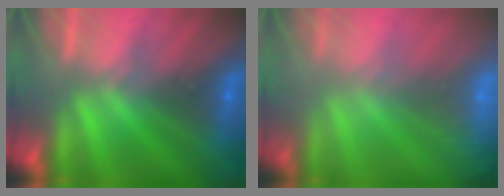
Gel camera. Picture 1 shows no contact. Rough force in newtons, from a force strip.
{"total": 6.9}